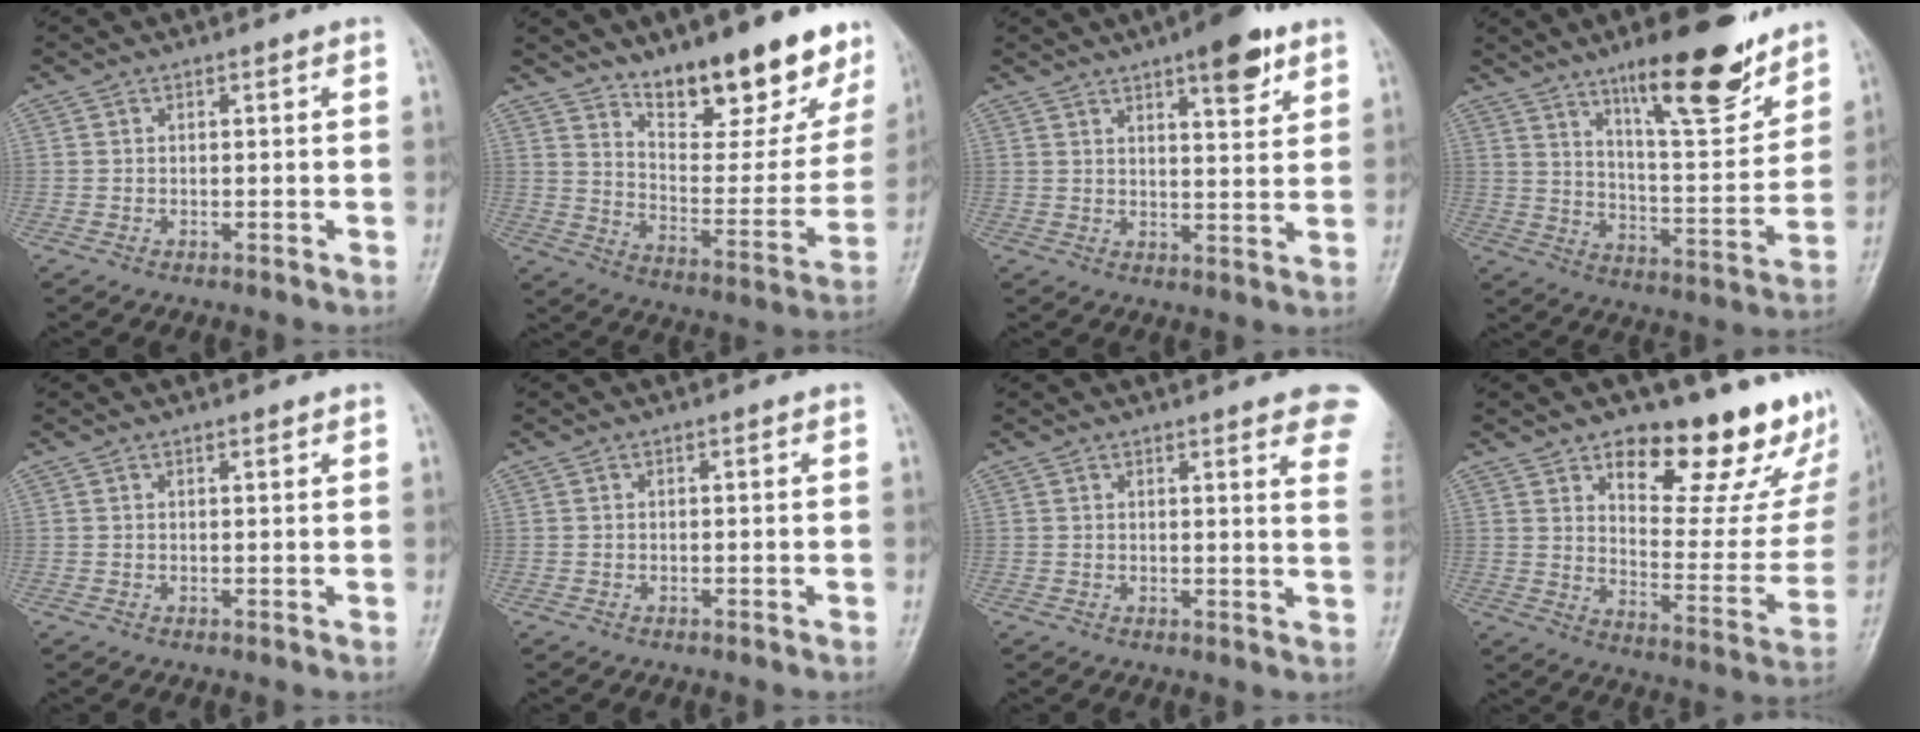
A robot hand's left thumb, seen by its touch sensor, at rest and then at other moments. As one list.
[{"total": 20.7, "force": [15.0, 7.2, 12.4], "torque": [-0.123, -0.101, 0.229]}, {"total": 8.9, "force": [5.4, 2.7, 6.6], "torque": [-0.075, -0.027, 0.074]}, {"total": 18.3, "force": [12.6, 4.6, 12.5], "torque": [-0.154, -0.081, 0.203]}, {"total": 0.8, "force": [0.6, 0.2, 0.4], "torque": [-0.008, -0.004, 0.009]}, {"total": 0.0}, {"total": 11.1, "force": [7.5, 2.3, 7.8], "torque": [-0.069, -0.025, 0.070]}, {"total": 24.0, "force": [14.9, 9.8, 16.1], "torque": [-0.160, -0.090, 0.211]}]